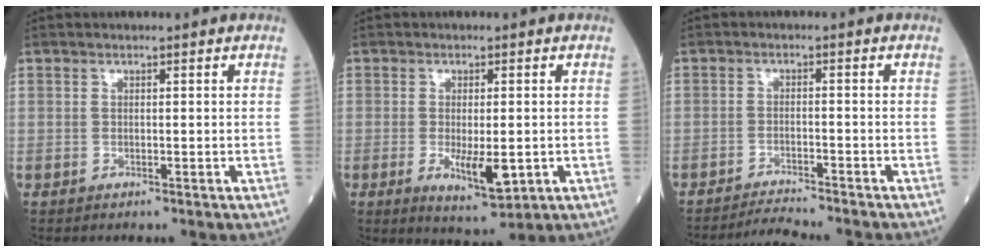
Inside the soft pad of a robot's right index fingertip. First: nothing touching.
{"total": 6.5, "force": [-1.6, 1.9, 6.0], "torque": [-0.095, -0.013, -0.019]}
{"total": 5.1, "force": [-4.9, -0.8, 1.2], "torque": [-0.022, -0.014, -0.079]}